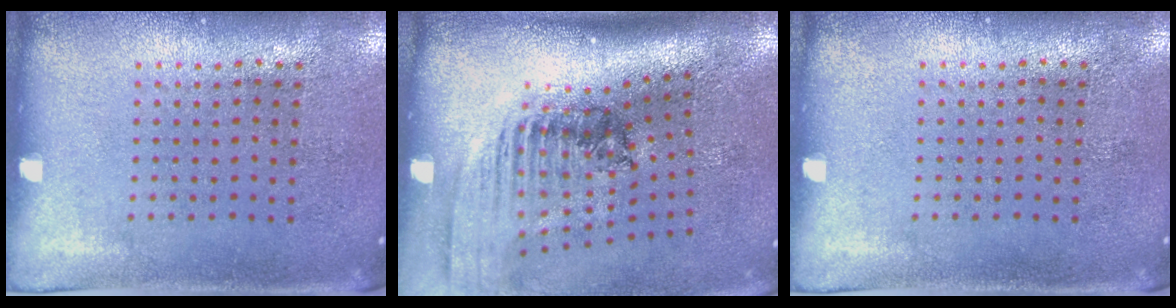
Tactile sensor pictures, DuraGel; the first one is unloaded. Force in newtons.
{"total": 2.3, "press": 1.6, "slide": 1.6}
{"total": 0.0}